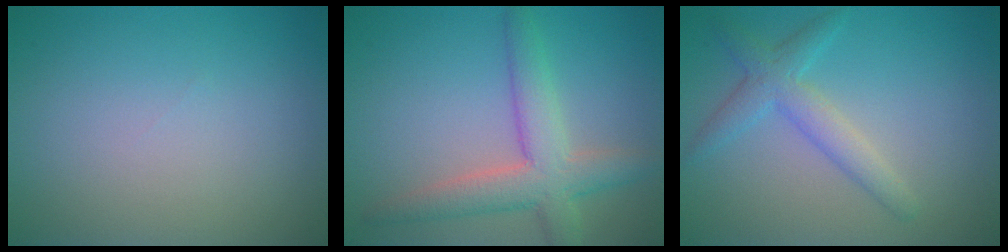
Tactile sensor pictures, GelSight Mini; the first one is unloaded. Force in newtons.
{"total": 5.1, "press": 5.1, "slide": 0.3}
{"total": 3.1, "press": 3.1, "slide": 0.1}